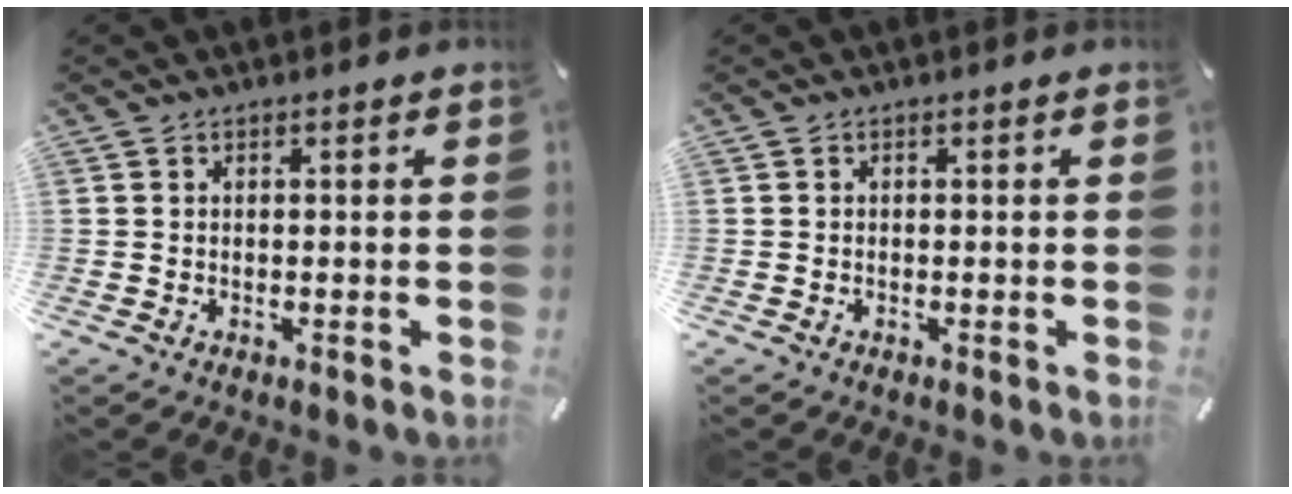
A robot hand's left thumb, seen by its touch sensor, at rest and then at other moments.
{"total": 0.0}